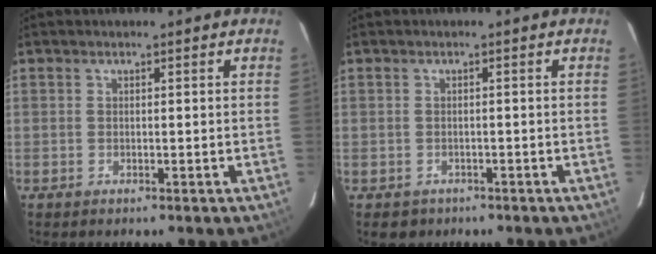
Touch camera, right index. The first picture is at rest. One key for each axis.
{"total": 2.6, "fx": -1.4, "fy": 2.1, "fz": 0.6, "tx": -0.016, "ty": 0.000, "tz": -0.015}